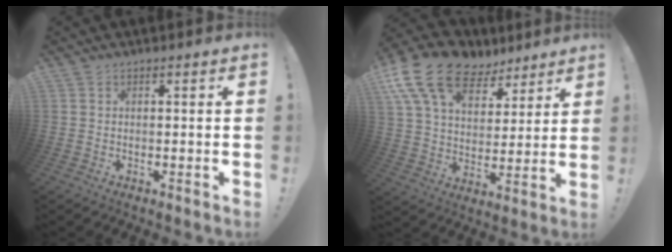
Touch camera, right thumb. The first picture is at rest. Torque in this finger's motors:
{"motor_torque": [-0.22, 2.61, 1.25, 0.44, 0.49]}